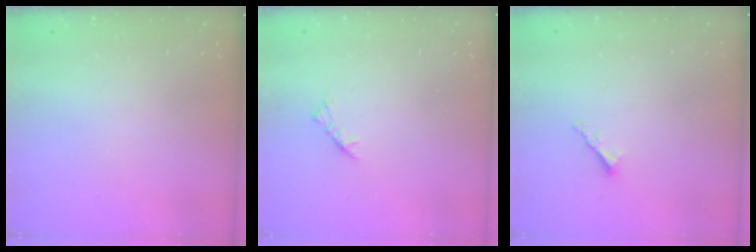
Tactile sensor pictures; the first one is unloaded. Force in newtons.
{"total": 2.5, "press": 2.4, "slide": 0.7}
{"total": 2.0, "press": 2.0, "slide": 0.5}